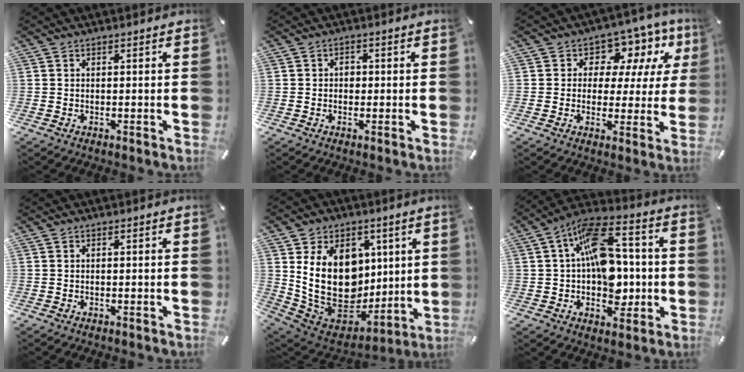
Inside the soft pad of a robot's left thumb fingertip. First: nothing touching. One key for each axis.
{"total": 1.6, "fx": -0.2, "fy": 1.4, "fz": 0.7, "tx": -0.016, "ty": 0.005, "tz": -0.007}
{"total": 9.5, "fx": 4.4, "fy": 7.1, "fz": 4.4, "tx": -0.067, "ty": -0.031, "tz": 0.079}
{"total": 0.0}
{"total": 20.7, "fx": 4.8, "fy": 15.9, "fz": 12.4, "tx": -0.247, "ty": -0.048, "tz": 0.094}
{"total": 17.1, "fx": 0.6, "fy": 11.0, "fz": 13.1, "tx": -0.209, "ty": 0.001, "tz": 0.011}